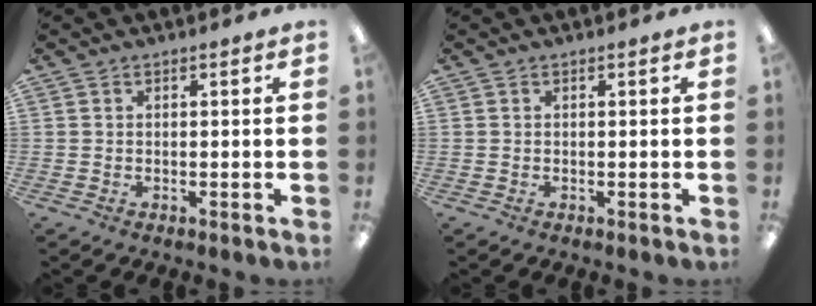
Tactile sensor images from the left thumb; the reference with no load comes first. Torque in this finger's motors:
{"motor_torque": [0.00, 0.01, -0.03, 0.01, 0.00]}